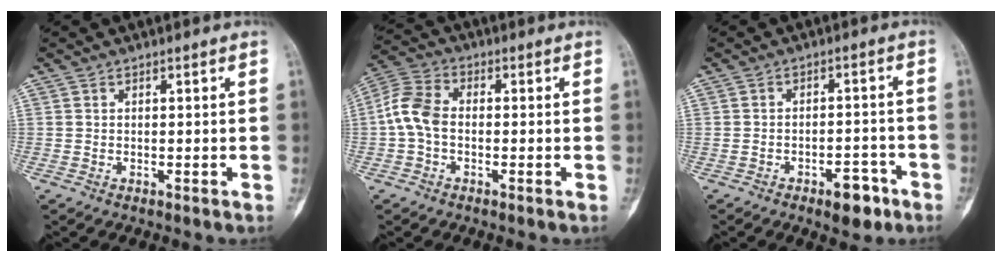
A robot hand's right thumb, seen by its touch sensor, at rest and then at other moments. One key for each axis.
{"total": 7.2, "fx": -0.9, "fy": 4.7, "fz": 5.4, "tx": -0.110, "ty": 0.022, "tz": -0.031}
{"total": 5.9, "fx": -3.6, "fy": 2.8, "fz": 3.7, "tx": -0.033, "ty": 0.023, "tz": -0.051}